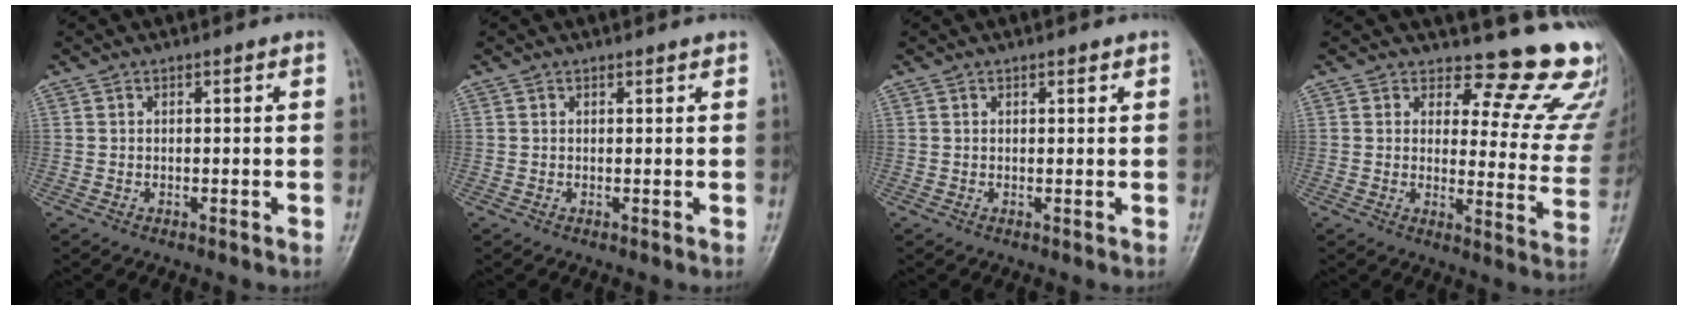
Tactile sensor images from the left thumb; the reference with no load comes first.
{"total": 0.6, "force": [0.6, 0.2, 0.1], "torque": [-0.002, -0.004, 0.008]}
{"total": 1.0, "force": [0.7, 0.4, 0.6], "torque": [-0.007, -0.003, 0.010]}
{"total": 14.0, "force": [13.0, 3.9, 3.1], "torque": [0.005, -0.146, 0.134]}